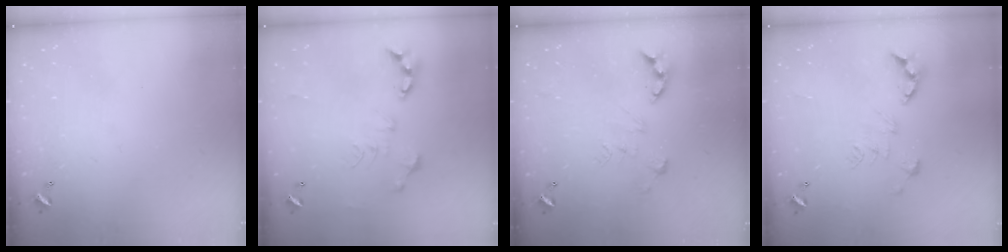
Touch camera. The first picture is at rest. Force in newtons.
{"total": 0.6, "press": 0.6, "slide": 0.1}
{"total": 6.1, "press": 6.1, "slide": 0.9}
{"total": 2.6, "press": 1.9, "slide": 1.8}